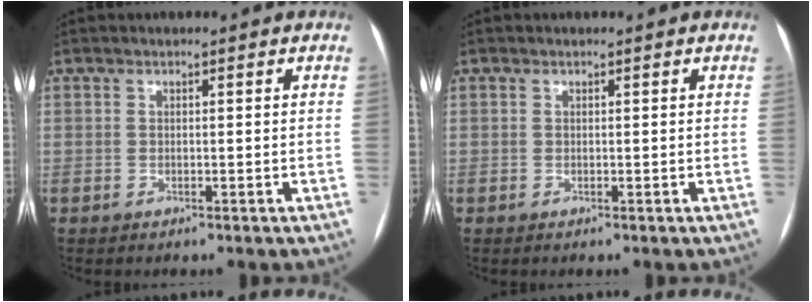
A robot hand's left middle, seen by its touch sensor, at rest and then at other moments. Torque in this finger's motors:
{"motor_torque": [0.64, -0.97, 0.09, -0.09]}